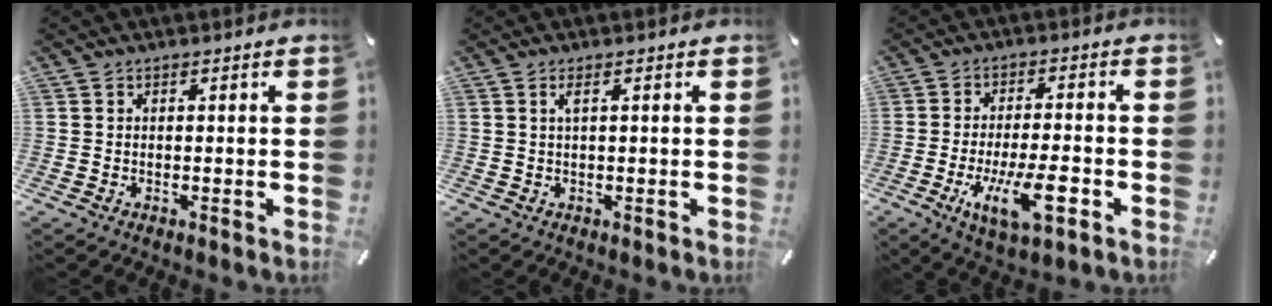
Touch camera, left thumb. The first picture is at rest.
{"total": 1.8, "force": [0.5, 0.1, 1.7], "torque": [-0.035, 0.000, 0.008]}
{"total": 12.8, "force": [-4.7, 4.1, 11.1], "torque": [-0.206, -0.003, -0.078]}